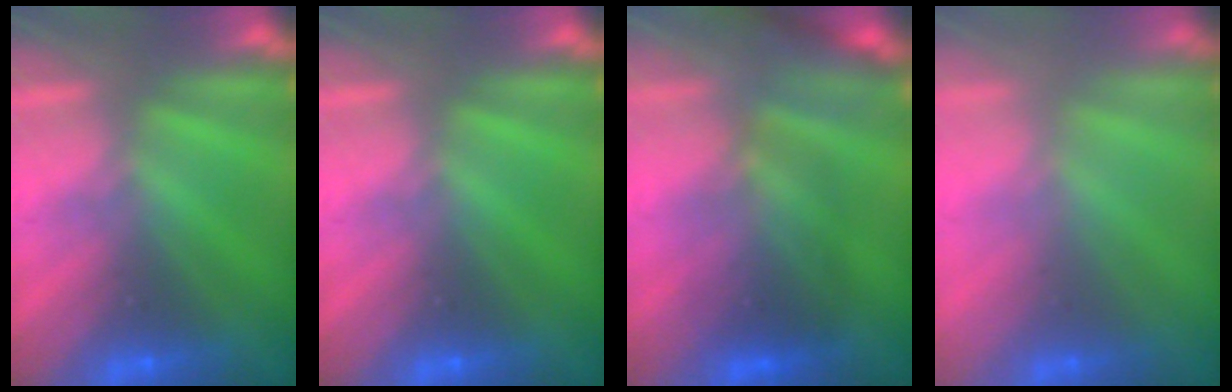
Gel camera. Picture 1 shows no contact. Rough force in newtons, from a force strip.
{"total": 0.0}
{"total": 2.3}
{"total": 2.2}